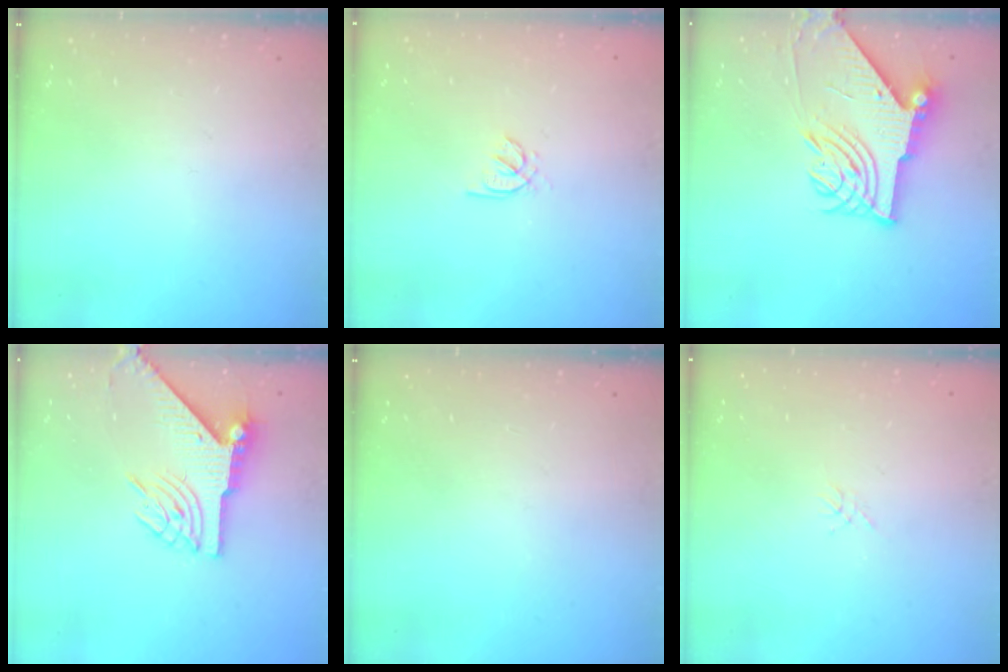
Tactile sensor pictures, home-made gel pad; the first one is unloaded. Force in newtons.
{"total": 1.8, "press": 1.8, "slide": 0.5}
{"total": 8.8, "press": 8.7, "slide": 1.1}
{"total": 8.0, "press": 7.9, "slide": 1.2}
{"total": 0.0}
{"total": 0.0}